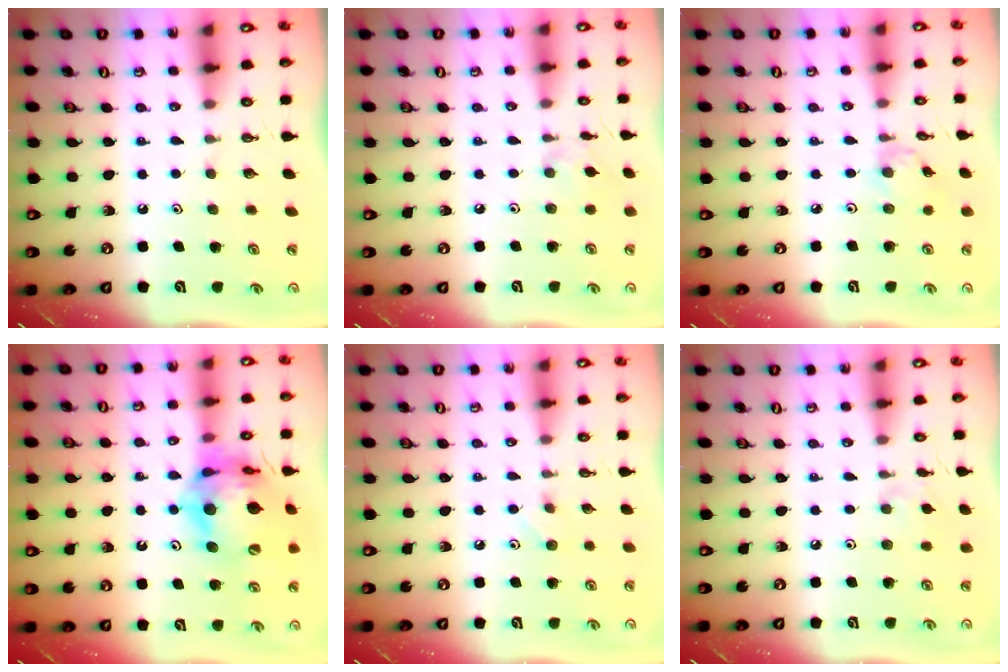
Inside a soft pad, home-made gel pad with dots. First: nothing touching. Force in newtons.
{"total": 1.9, "press": 1.9, "slide": 0.5}
{"total": 1.7, "press": 1.6, "slide": 0.4}
{"total": 18.5, "press": 18.4, "slide": 2.1}
{"total": 3.7, "press": 3.6, "slide": 0.6}
{"total": 1.9, "press": 1.9, "slide": 0.4}